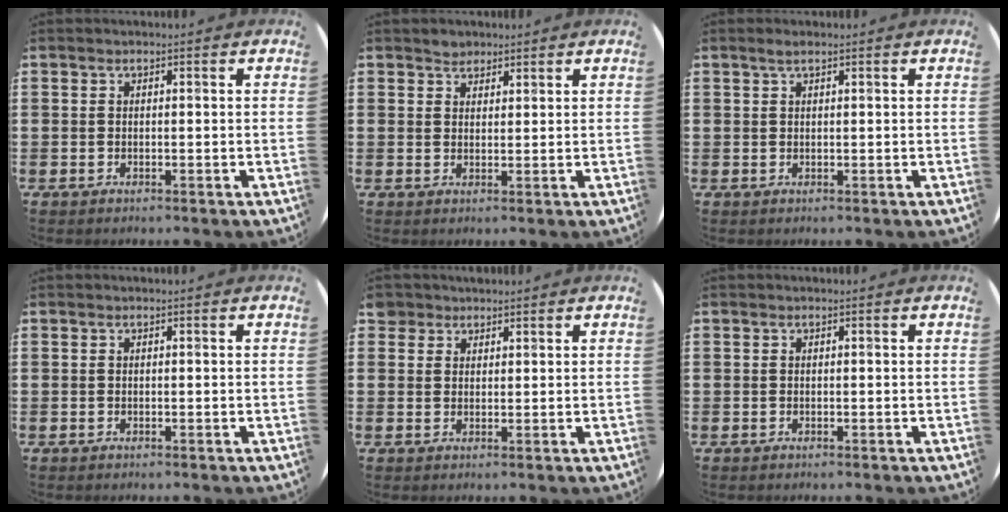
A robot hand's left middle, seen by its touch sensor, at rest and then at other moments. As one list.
[{"total": 1.8, "force": [1.6, 0.7, -0.1], "torque": [0.007, -0.001, 0.030]}, {"total": 1.0, "force": [0.7, 0.1, 0.7], "torque": [-0.014, 0.003, 0.013]}, {"total": 0.0}, {"total": 2.4, "force": [2.0, 1.4, 0.0], "torque": [0.002, 0.003, 0.037]}, {"total": 0.0}]